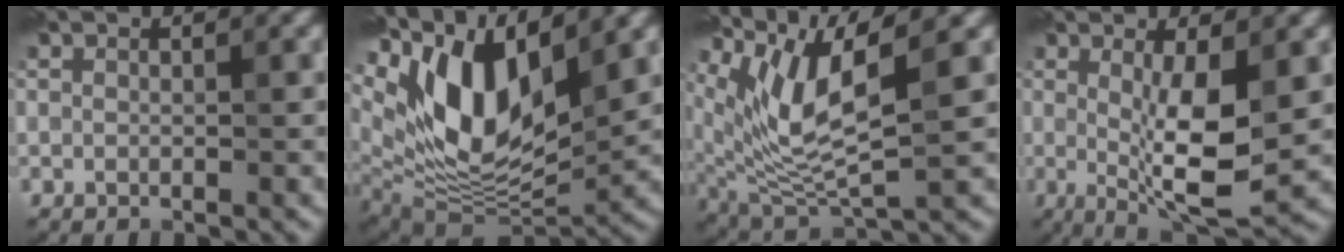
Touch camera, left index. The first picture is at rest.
{"total": 12.6, "force": [5.2, 5.5, 10.1], "torque": [-0.187, 0.001, 0.099]}
{"total": 8.1, "force": [3.6, 2.2, 6.9], "torque": [-0.151, -0.002, 0.075]}
{"total": 6.8, "force": [0.4, 1.5, 6.6], "torque": [-0.108, -0.011, 0.011]}